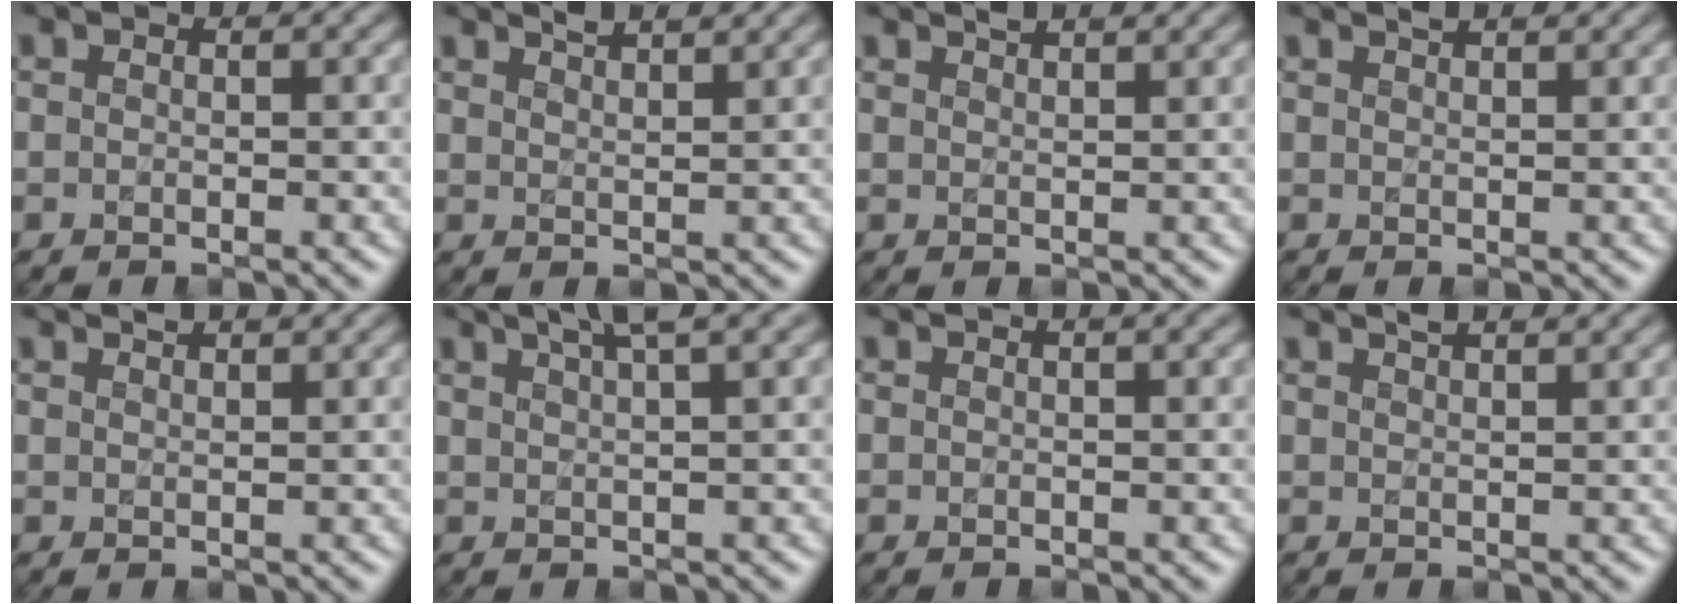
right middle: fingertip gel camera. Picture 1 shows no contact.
{"total": 2.9, "force": [2.5, 0.7, 1.4], "torque": [-0.001, 0.012, 0.023]}
{"total": 2.5, "force": [2.1, 0.7, 1.2], "torque": [0.001, 0.009, 0.014]}
{"total": 2.1, "force": [1.7, 0.6, 1.0], "torque": [-0.001, 0.007, 0.010]}
{"total": 1.4, "force": [1.3, 0.2, 0.5], "torque": [-0.005, 0.001, 0.016]}
{"total": 4.1, "force": [2.9, 0.6, 2.9], "torque": [-0.030, 0.013, 0.041]}
{"total": 1.3, "force": [0.7, 0.4, 1.0], "torque": [-0.009, 0.007, 0.007]}
{"total": 2.8, "force": [2.2, 0.9, 1.5], "torque": [0.002, 0.013, 0.010]}